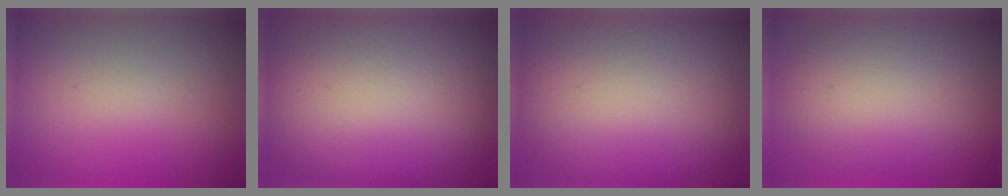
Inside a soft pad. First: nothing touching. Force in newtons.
{"total": 15.4, "press": 15.4, "slide": 0.9}
{"total": 12.9, "press": 12.9, "slide": 0.5}
{"total": 6.6, "press": 6.6, "slide": 0.4}